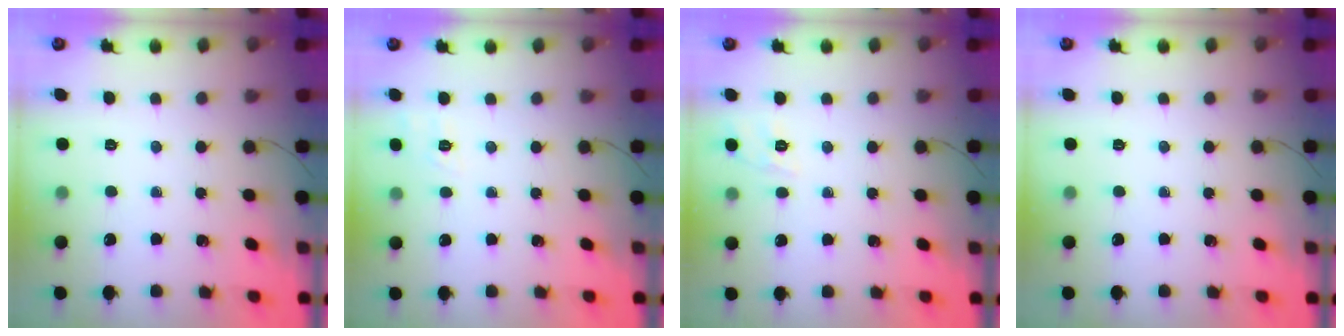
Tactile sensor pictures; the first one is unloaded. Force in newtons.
{"total": 6.4, "press": 6.1, "slide": 2.1}
{"total": 1.7, "press": 0.4, "slide": 1.6}
{"total": 0.0}